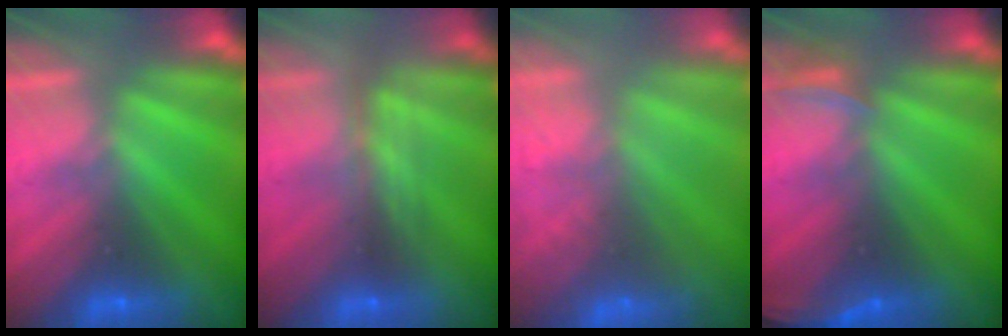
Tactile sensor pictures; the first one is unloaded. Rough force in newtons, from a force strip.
{"total": 2.4}
{"total": 7.2}
{"total": 2.5}